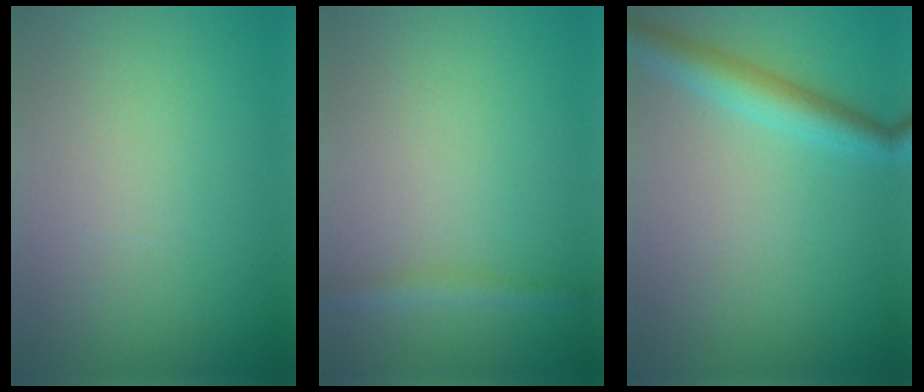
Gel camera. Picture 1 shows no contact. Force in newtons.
{"total": 1.5, "press": 1.5, "slide": 0.0}
{"total": 3.5, "press": 3.5, "slide": 0.1}